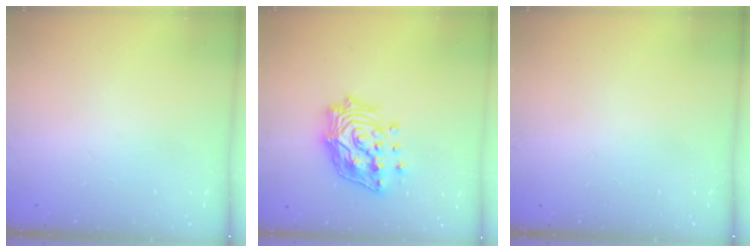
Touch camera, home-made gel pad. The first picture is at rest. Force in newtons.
{"total": 18.1, "press": 17.9, "slide": 2.7}
{"total": 0.0}